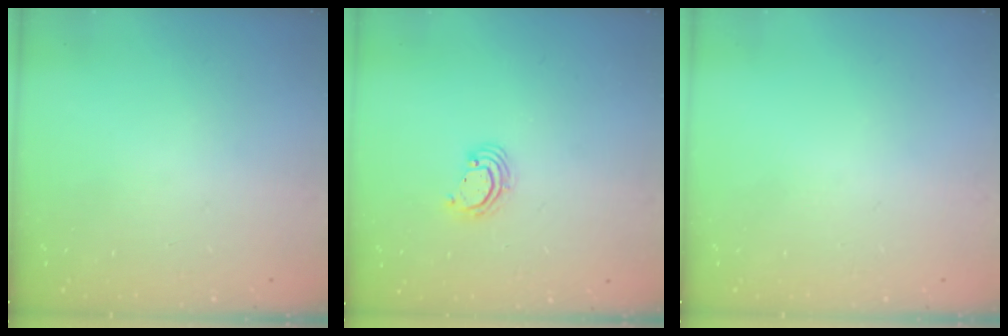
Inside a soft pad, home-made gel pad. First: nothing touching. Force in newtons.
{"total": 3.5, "press": 3.5, "slide": 0.3}
{"total": 0.0}